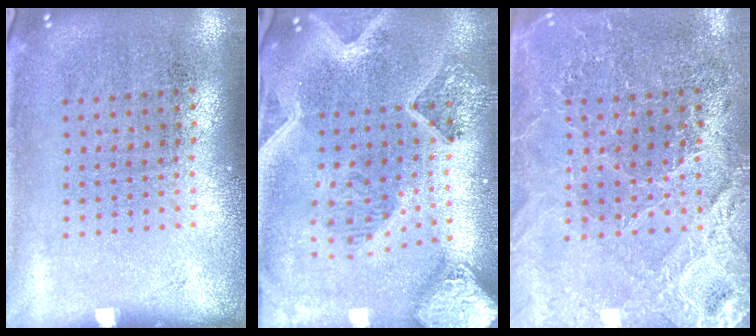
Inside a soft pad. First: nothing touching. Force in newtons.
{"total": 3.0, "press": 2.6, "slide": 1.5}
{"total": 3.7, "press": 3.5, "slide": 1.0}